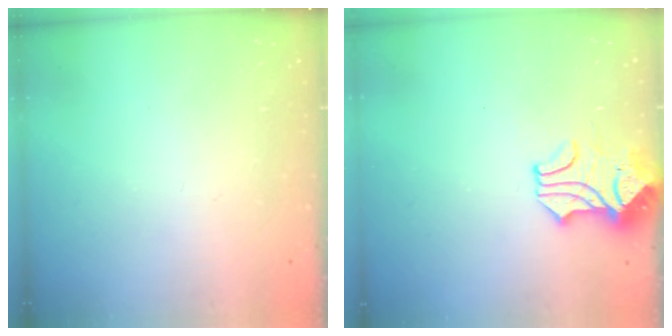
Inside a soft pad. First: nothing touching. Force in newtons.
{"total": 2.1, "press": 1.9, "slide": 1.0}